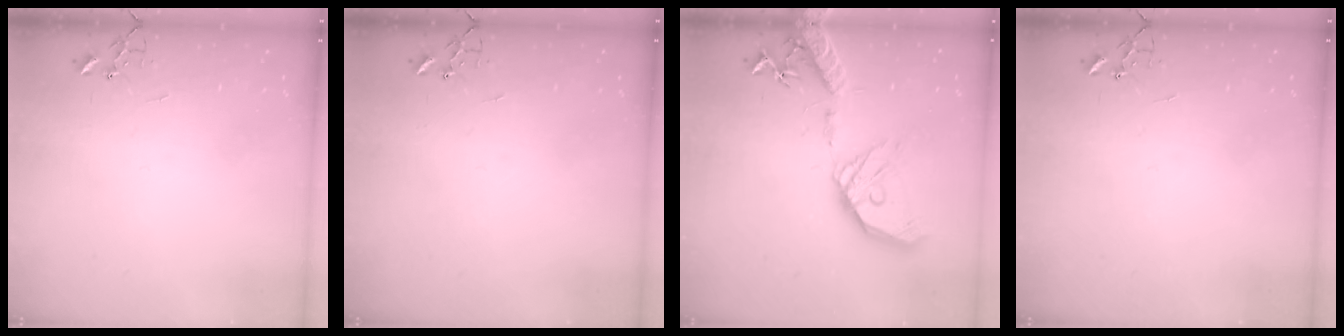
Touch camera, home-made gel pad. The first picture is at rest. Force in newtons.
{"total": 0.0}
{"total": 22.7, "press": 22.4, "slide": 3.8}
{"total": 0.0}